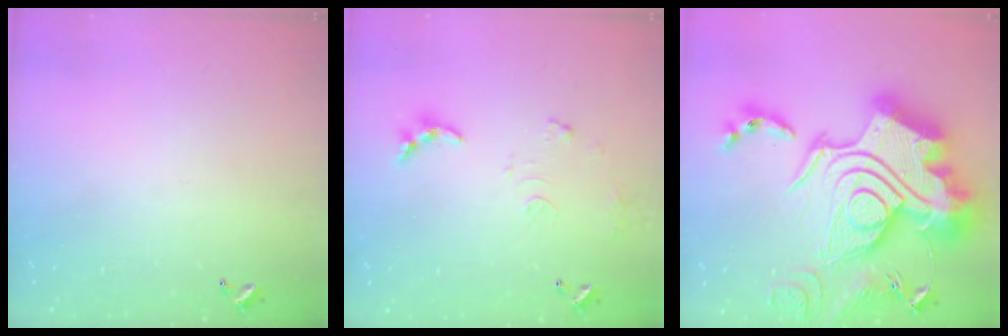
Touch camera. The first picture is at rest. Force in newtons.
{"total": 9.3, "press": 9.3, "slide": 0.6}
{"total": 0.7, "press": 0.7, "slide": 0.1}